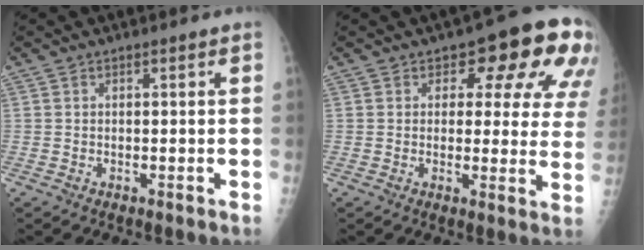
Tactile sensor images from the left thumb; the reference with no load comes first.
{"total": 14.3, "force": [6.6, 7.1, 10.5], "torque": [-0.071, -0.026, 0.065]}